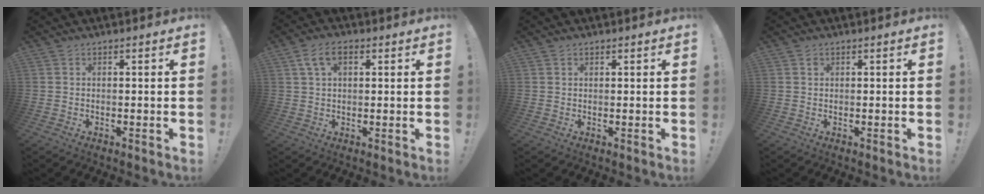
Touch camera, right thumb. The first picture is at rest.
{"total": 6.3, "force": [2.5, 3.5, 4.6], "torque": [-0.086, 0.007, 0.049]}
{"total": 0.6, "force": [0.5, 0.4, 0.1], "torque": [0.003, -0.002, 0.009]}
{"total": 0.7, "force": [0.2, 0.6, 0.1], "torque": [0.001, 0.000, 0.004]}